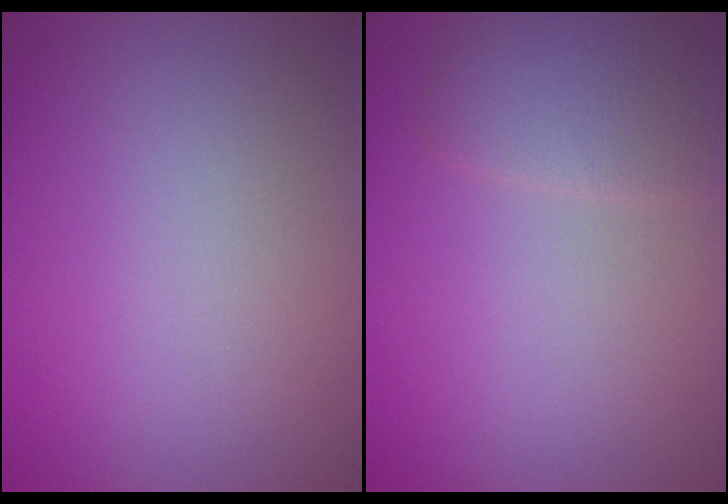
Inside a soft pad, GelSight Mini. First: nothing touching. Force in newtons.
{"total": 2.9, "press": 2.9, "slide": 0.1}